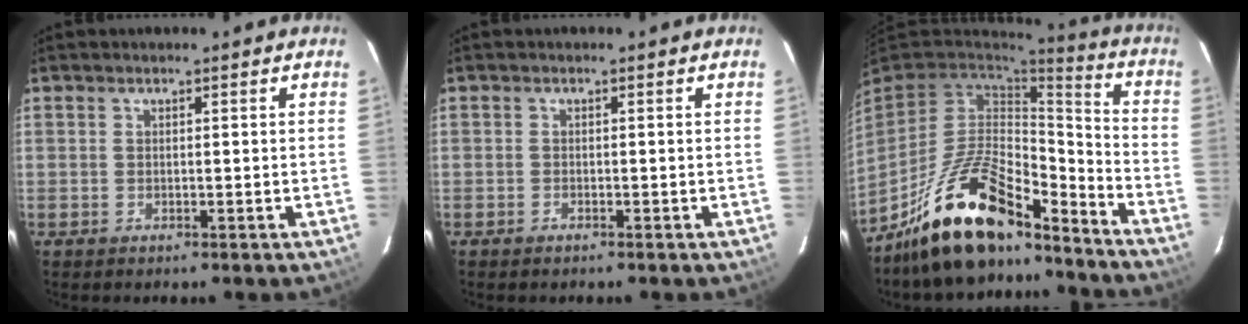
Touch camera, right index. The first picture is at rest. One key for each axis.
{"total": 0.6, "fx": -0.6, "fy": 0.3, "fz": 0.1, "tx": -0.004, "ty": 0.001, "tz": -0.012}
{"total": 20.8, "fx": -15.5, "fy": 7.0, "fz": 12.0, "tx": -0.239, "ty": -0.006, "tz": -0.265}